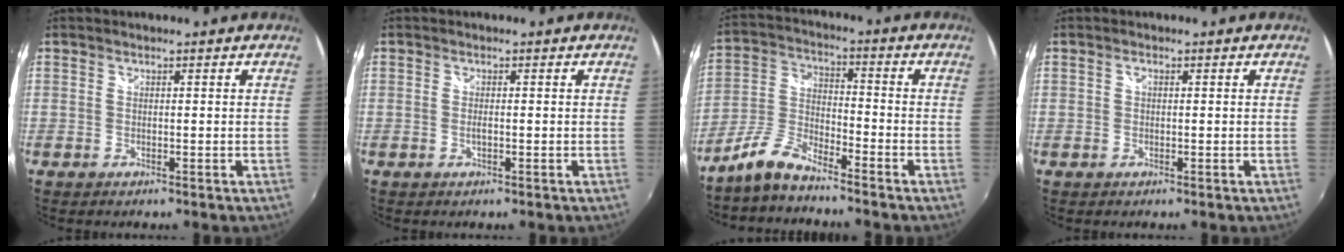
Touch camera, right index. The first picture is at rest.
{"total": 1.0, "force": [-0.3, 0.2, 0.9], "torque": [-0.019, 0.000, -0.006]}
{"total": 7.6, "force": [-6.4, 1.9, 3.7], "torque": [-0.089, 0.015, -0.133]}
{"total": 0.6, "force": [0.0, 0.4, 0.4], "torque": [-0.007, 0.002, -0.002]}